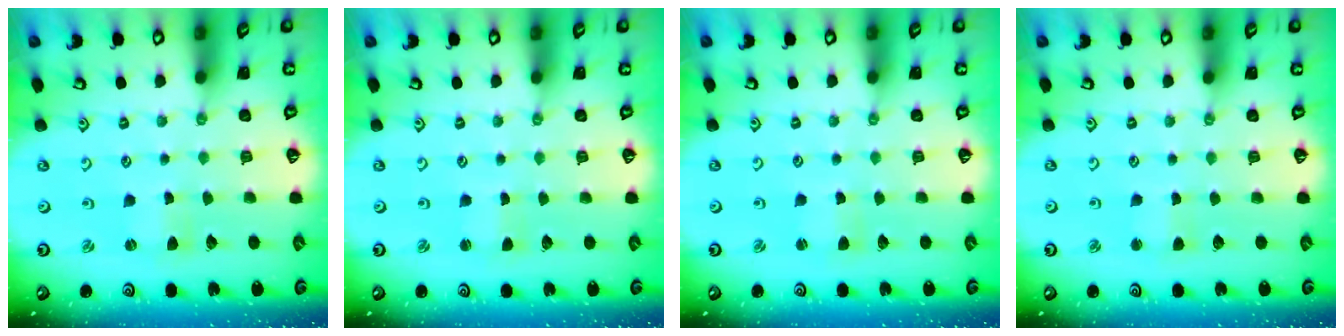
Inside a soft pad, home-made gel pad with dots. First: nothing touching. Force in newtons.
{"total": 0.9, "press": 0.9, "slide": 0.0}
{"total": 2.2, "press": 2.2, "slide": 0.3}
{"total": 2.8, "press": 2.7, "slide": 0.6}